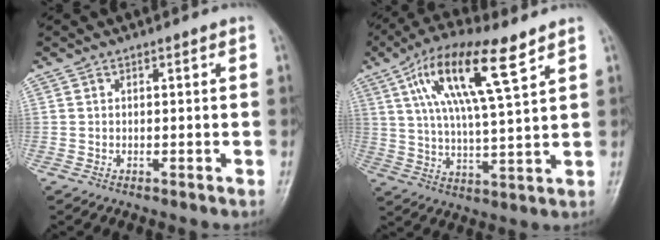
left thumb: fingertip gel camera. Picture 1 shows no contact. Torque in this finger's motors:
{"motor_torque": [0.72, 0.69, 1.75, -1.02, 0.62]}